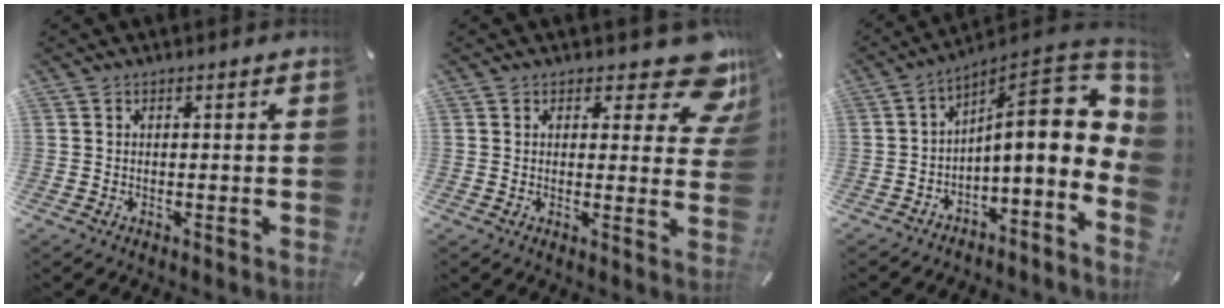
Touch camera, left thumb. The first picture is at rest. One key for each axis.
{"total": 10.0, "fx": 6.7, "fy": 4.2, "fz": 6.2, "tx": -0.060, "ty": -0.049, "tz": 0.114}
{"total": 14.8, "fx": 2.9, "fy": 5.9, "fz": 13.2, "tx": -0.175, "ty": -0.044, "tz": 0.046}